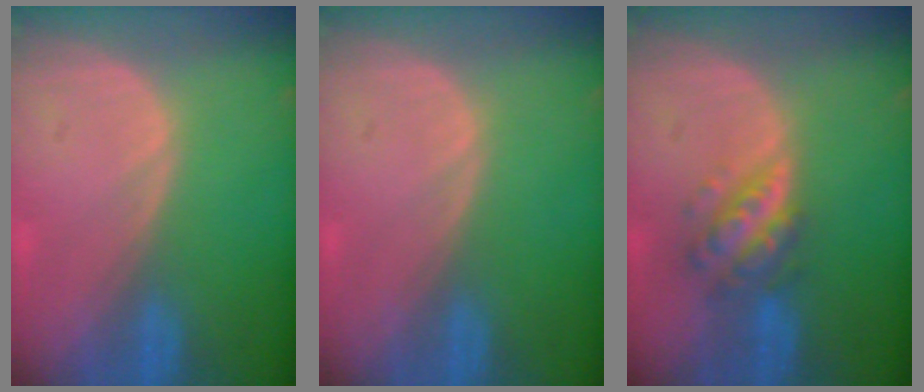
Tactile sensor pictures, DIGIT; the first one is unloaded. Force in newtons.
{"total": 0.0}
{"total": 5.6, "press": 5.2, "slide": 2.1}